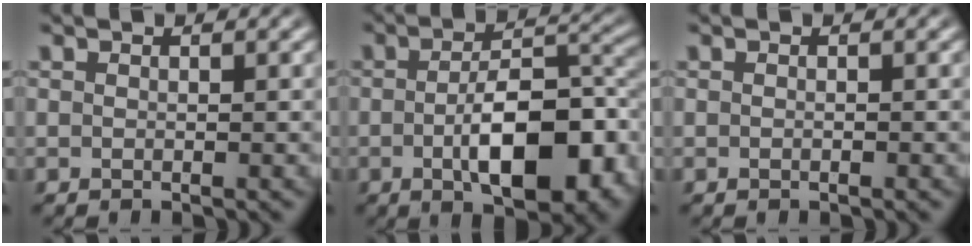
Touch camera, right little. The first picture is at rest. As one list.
[{"total": 9.2, "force": [-2.6, 3.5, 8.1], "torque": [-0.109, -0.015, -0.035]}, {"total": 0.0}]